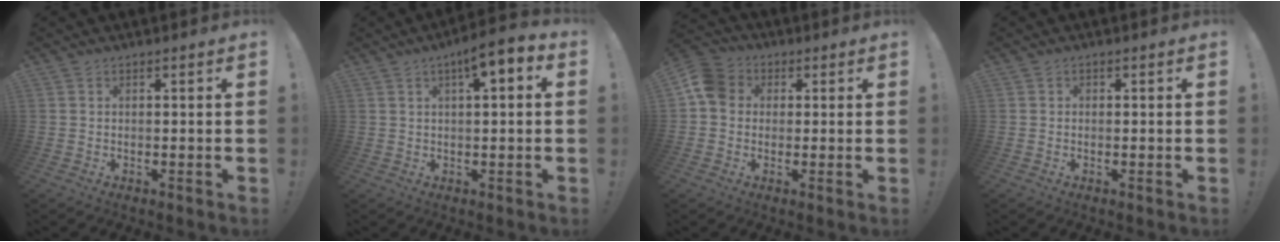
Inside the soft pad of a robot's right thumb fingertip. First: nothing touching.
{"total": 6.1, "force": [2.5, 1.2, 5.5], "torque": [-0.077, -0.015, 0.033]}
{"total": 7.8, "force": [0.8, 6.7, 3.8], "torque": [-0.073, 0.012, 0.018]}
{"total": 0.6, "force": [-0.5, 0.4, 0.2], "torque": [-0.002, 0.002, -0.009]}